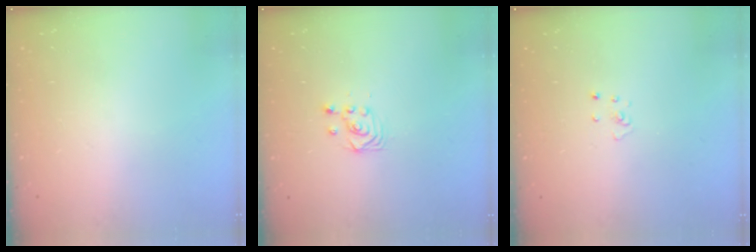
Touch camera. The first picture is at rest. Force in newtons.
{"total": 3.3, "press": 3.3, "slide": 0.1}
{"total": 2.3, "press": 2.3, "slide": 0.2}